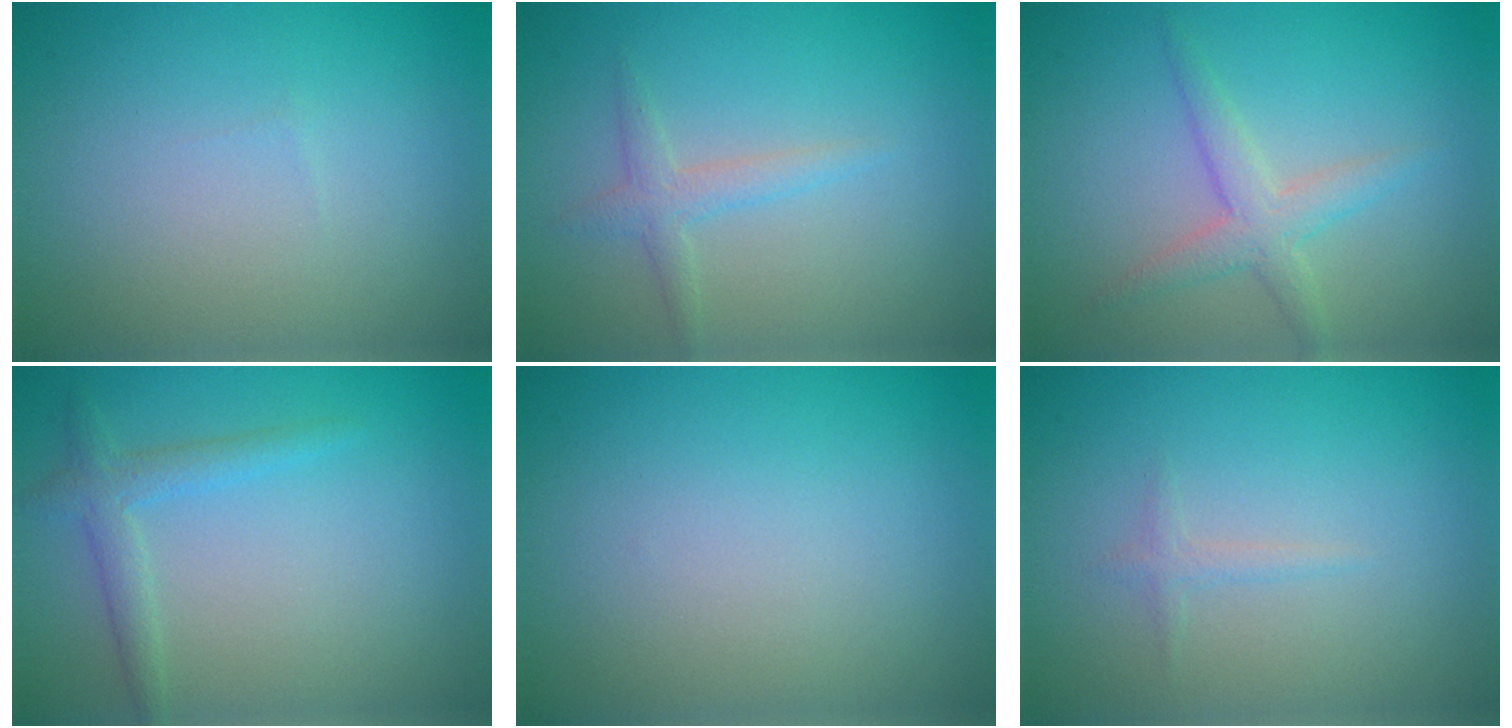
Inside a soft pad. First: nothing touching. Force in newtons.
{"total": 1.7, "press": 1.7, "slide": 0.1}
{"total": 2.6, "press": 2.6, "slide": 0.1}
{"total": 2.1, "press": 2.1, "slide": 0.1}
{"total": 0.0}
{"total": 0.8, "press": 0.8, "slide": 0.1}